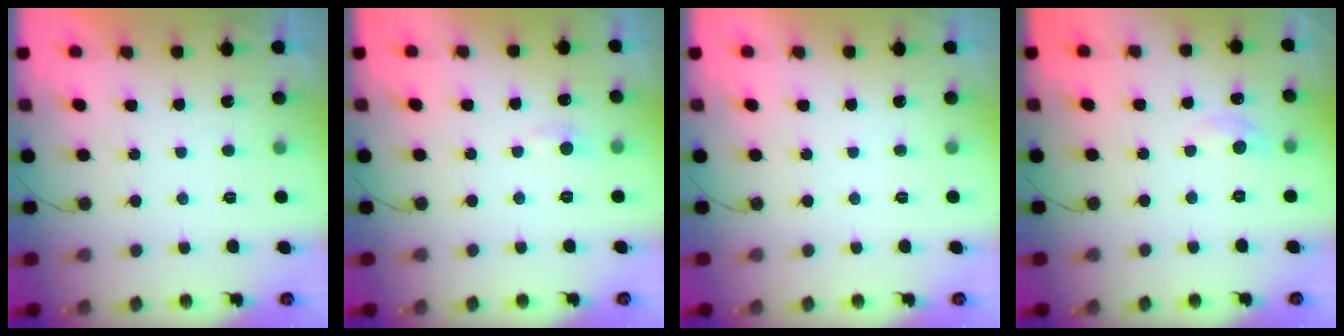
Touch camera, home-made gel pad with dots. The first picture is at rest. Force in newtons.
{"total": 4.1, "press": 4.1, "slide": 0.6}
{"total": 0.0}
{"total": 5.6, "press": 5.6, "slide": 0.8}